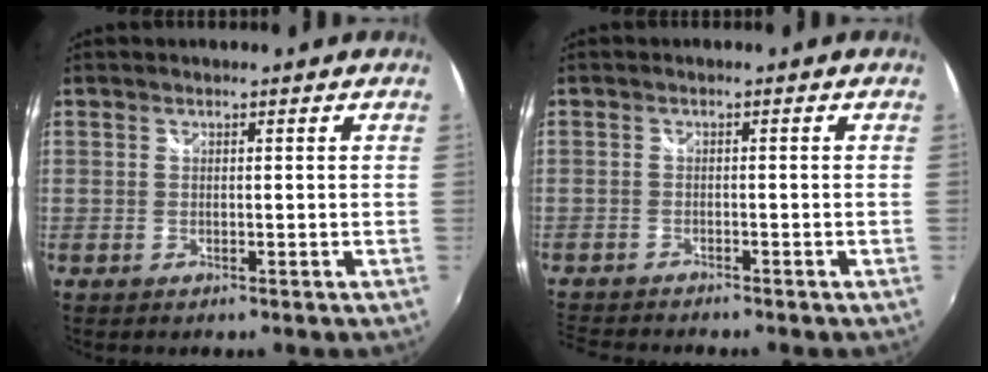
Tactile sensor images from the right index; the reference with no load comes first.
{"total": 5.7, "force": [-5.5, 0.3, 1.7], "torque": [-0.056, -0.020, -0.095]}